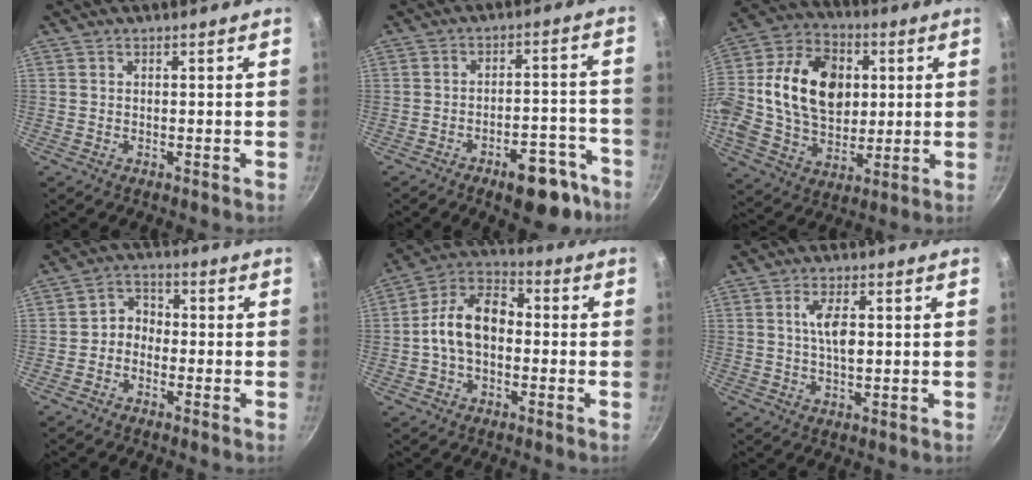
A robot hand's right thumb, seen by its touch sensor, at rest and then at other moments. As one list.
[{"total": 12.2, "force": [-7.6, 5.4, 7.9], "torque": [-0.052, 0.063, -0.096]}, {"total": 25.0, "force": [3.3, 18.0, 17.0], "torque": [-0.299, 0.027, 0.049]}, {"total": 4.1, "force": [-1.3, 3.3, 2.0], "torque": [-0.012, 0.026, -0.036]}, {"total": 11.8, "force": [-0.9, 7.8, 8.8], "torque": [-0.127, 0.042, -0.037]}, {"total": 5.5, "force": [0.8, 2.3, 4.9], "torque": [-0.086, 0.003, 0.015]}]